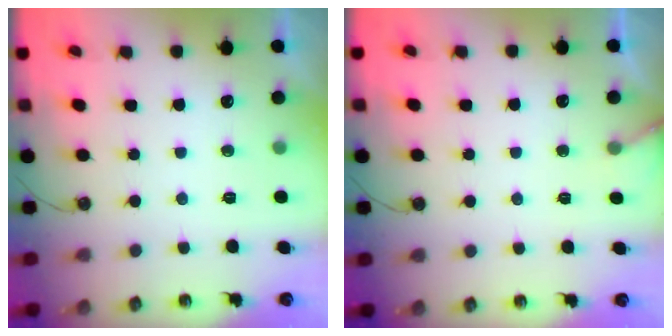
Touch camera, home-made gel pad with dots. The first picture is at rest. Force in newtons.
{"total": 4.9, "press": 4.9, "slide": 0.3}